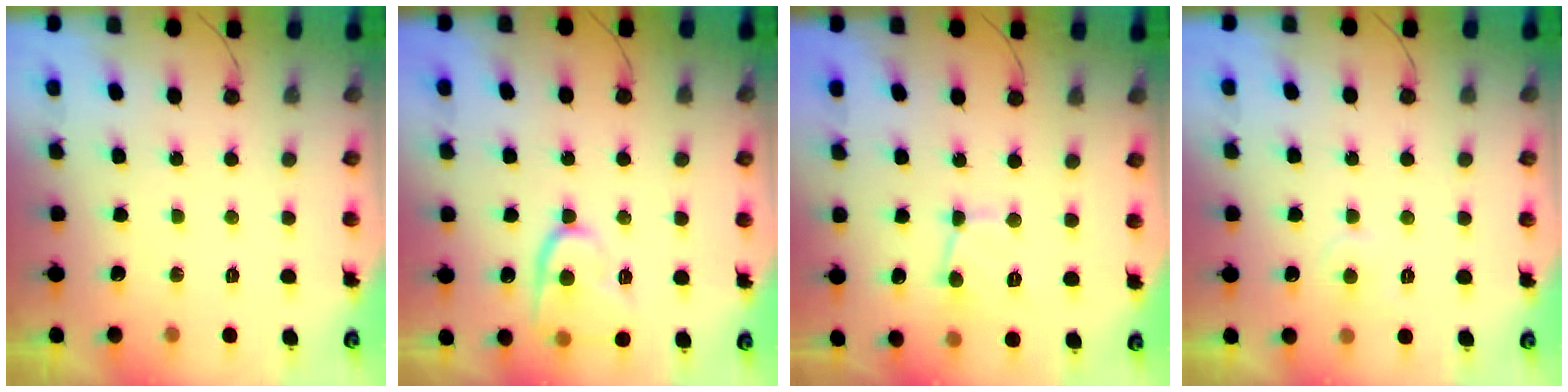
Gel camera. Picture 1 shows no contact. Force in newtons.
{"total": 13.1, "press": 13.1, "slide": 1.3}
{"total": 2.6, "press": 2.6, "slide": 0.2}
{"total": 4.5, "press": 4.5, "slide": 0.4}